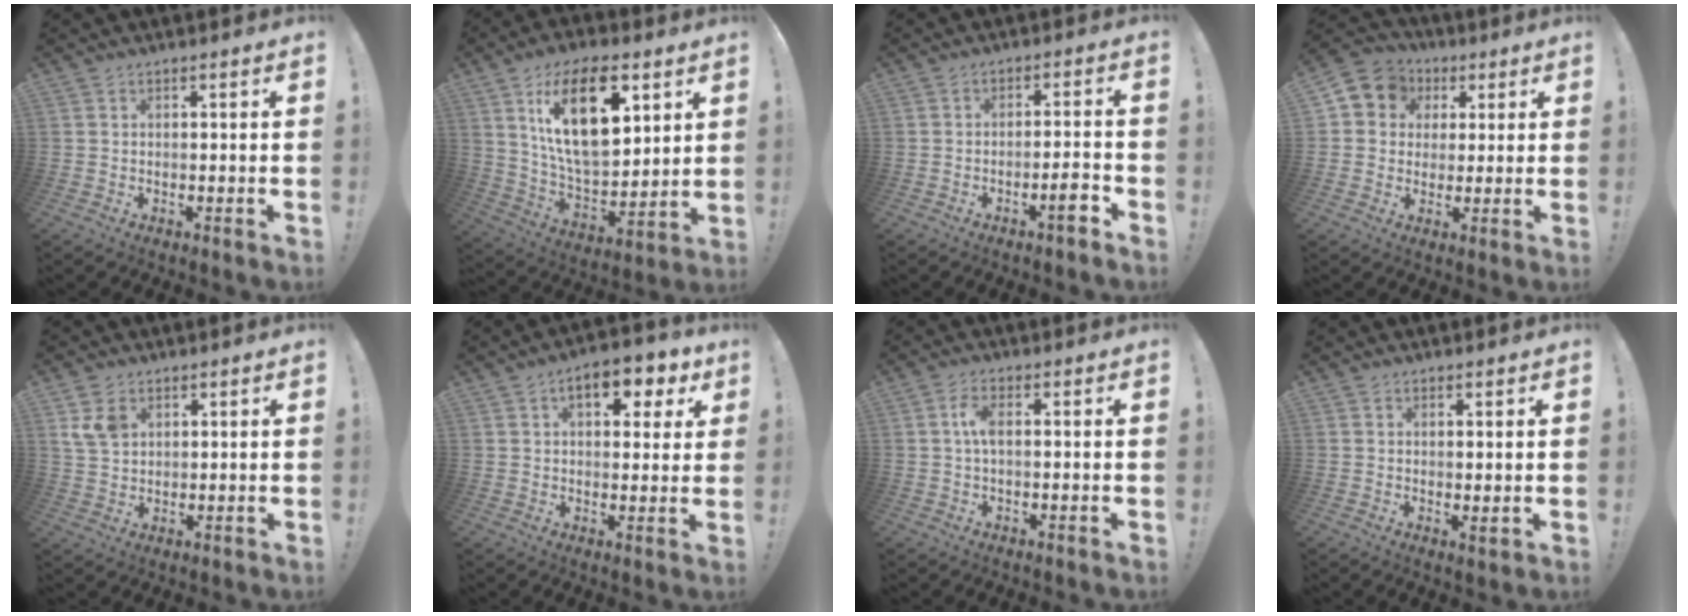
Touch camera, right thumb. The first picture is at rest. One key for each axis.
{"total": 22.6, "fx": 9.0, "fy": 11.5, "fz": 17.2, "tx": -0.309, "ty": -0.025, "tz": 0.153}
{"total": 5.3, "fx": -3.6, "fy": 1.0, "fz": 3.8, "tx": -0.050, "ty": 0.013, "tz": -0.062}
{"total": 8.0, "fx": 1.8, "fy": 7.5, "fz": 2.3, "tx": -0.028, "ty": -0.003, "tz": 0.040}
{"total": 6.3, "fx": 2.8, "fy": 4.6, "fz": 3.3, "tx": -0.069, "ty": -0.002, "tz": 0.057}
{"total": 9.1, "fx": 3.8, "fy": 4.9, "fz": 6.7, "tx": -0.081, "ty": -0.012, "tz": 0.060}
{"total": 4.3, "fx": 0.2, "fy": 1.7, "fz": 4.0, "tx": -0.083, "ty": 0.007, "tz": 0.001}
{"total": 1.5, "fx": 0.9, "fy": 0.4, "fz": 1.1, "tx": -0.012, "ty": -0.005, "tz": 0.016}